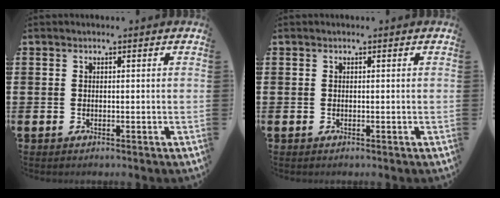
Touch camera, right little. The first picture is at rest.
{"total": 0.0}